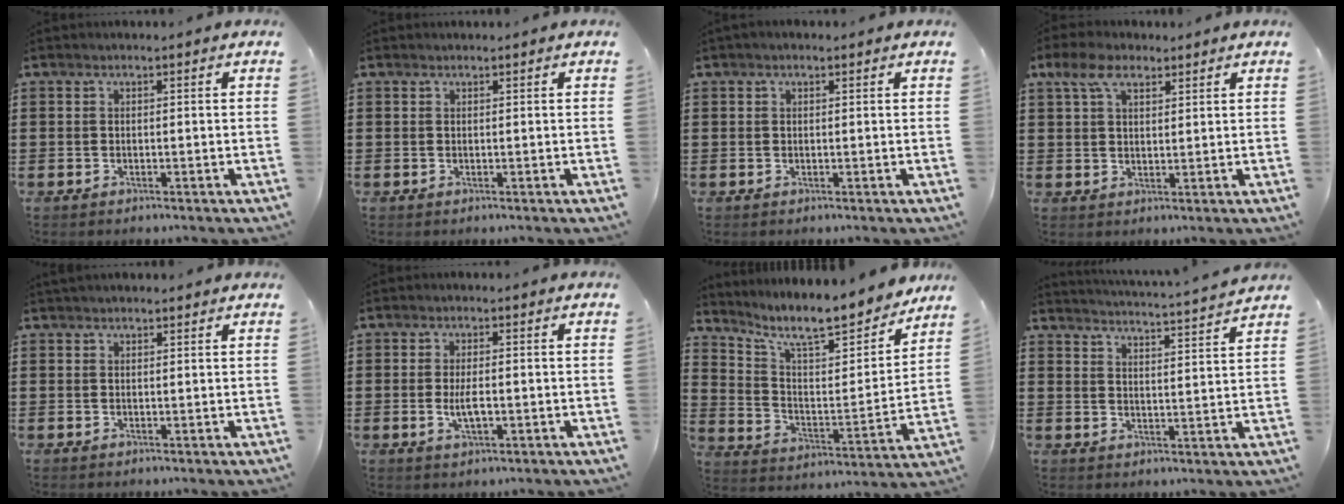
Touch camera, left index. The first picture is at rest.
{"total": 0.0}
{"total": 0.5, "force": [0.2, 0.3, 0.4], "torque": [-0.008, 0.003, 0.004]}
{"total": 5.6, "force": [3.3, 3.1, 3.3], "torque": [-0.079, 0.015, 0.059]}
{"total": 1.1, "force": [1.0, 0.3, 0.3], "torque": [-0.007, 0.002, 0.019]}
{"total": 3.6, "force": [-0.4, 1.3, 3.3], "torque": [-0.067, -0.004, -0.010]}
{"total": 10.8, "force": [9.1, 2.2, 5.4], "torque": [-0.120, -0.065, 0.150]}
{"total": 3.7, "force": [3.6, -0.9, 0.5], "torque": [-0.019, -0.035, 0.056]}